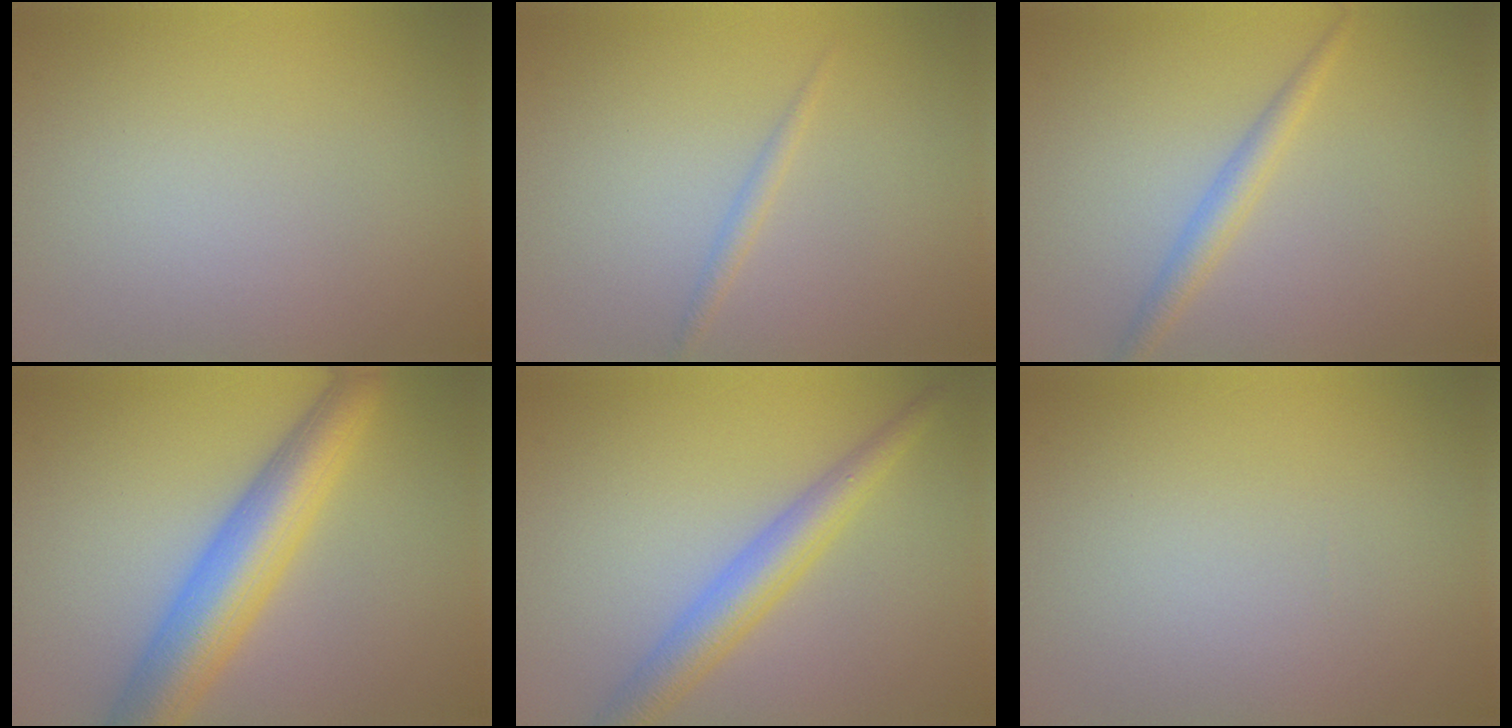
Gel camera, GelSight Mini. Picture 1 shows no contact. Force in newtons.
{"total": 0.9, "press": 0.9, "slide": 0.0}
{"total": 2.0, "press": 2.0, "slide": 0.1}
{"total": 7.0, "press": 7.0, "slide": 0.3}
{"total": 4.0, "press": 4.0, "slide": 0.1}
{"total": 0.0}